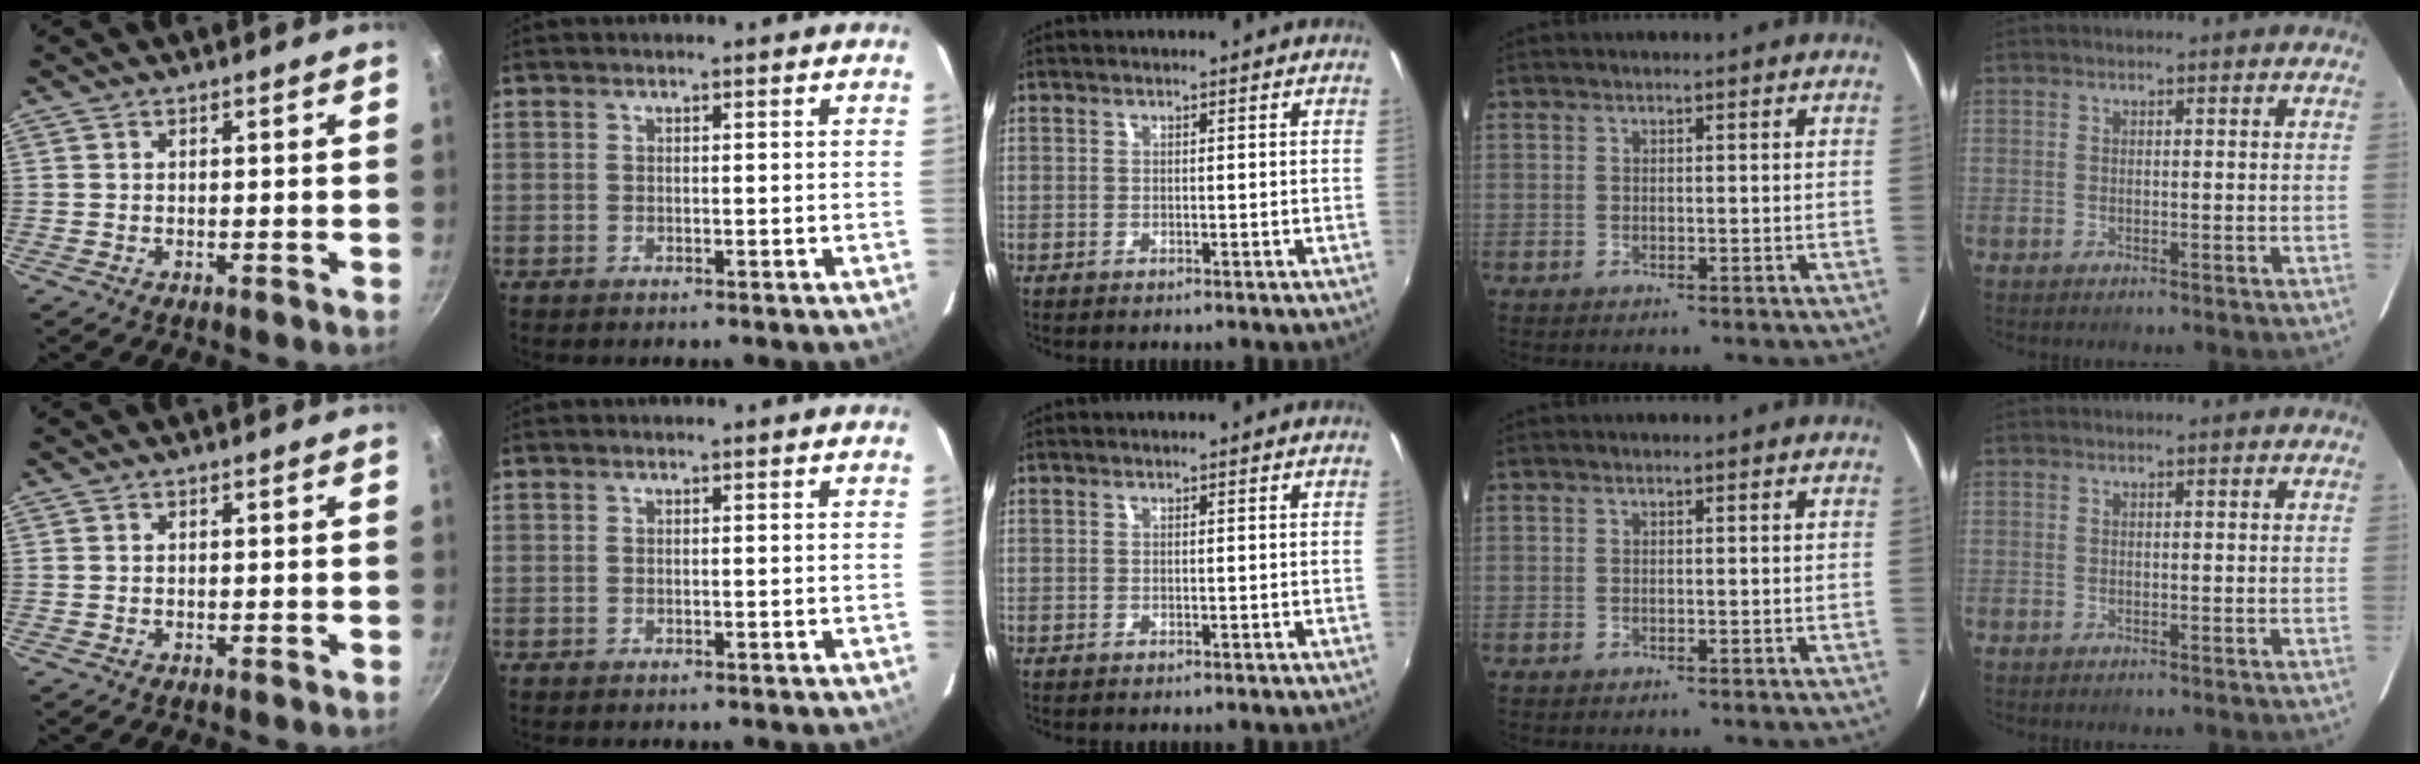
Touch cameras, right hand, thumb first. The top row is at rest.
{}